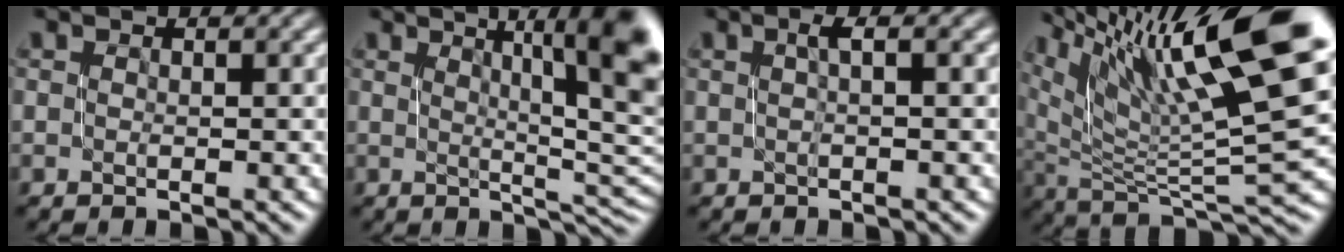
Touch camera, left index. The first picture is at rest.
{"total": 12.2, "force": [3.9, 3.5, 11.0], "torque": [-0.117, 0.017, 0.058]}
{"total": 1.5, "force": [0.3, 0.3, 1.5], "torque": [-0.024, 0.006, 0.003]}
{"total": 15.9, "force": [8.4, 3.9, 12.9], "torque": [-0.242, 0.036, 0.158]}